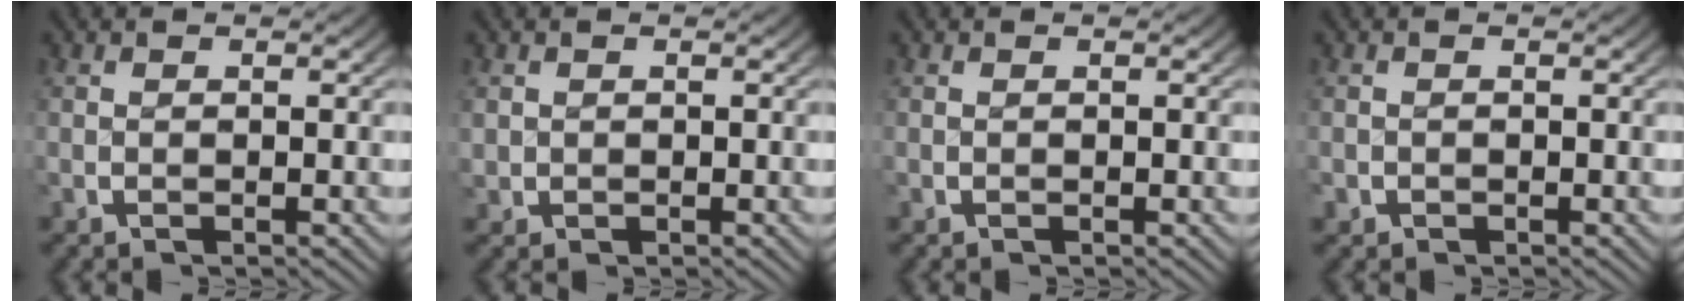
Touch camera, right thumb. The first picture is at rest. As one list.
[{"total": 1.0, "force": [0.3, 0.9, -0.2], "torque": [0.001, -0.009, 0.013]}, {"total": 0.0}, {"total": 0.9, "force": [-0.5, 0.6, -0.4], "torque": [0.002, -0.010, -0.005]}]